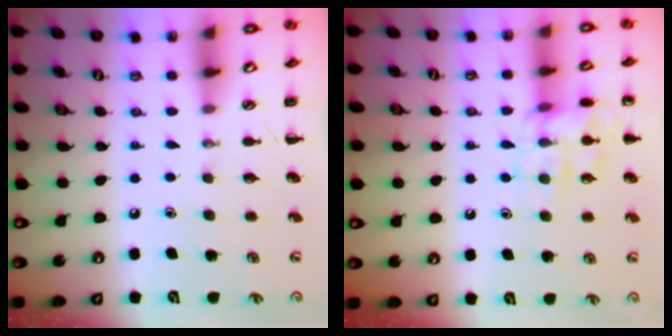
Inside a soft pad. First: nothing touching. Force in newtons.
{"total": 12.3, "press": 12.3, "slide": 0.9}